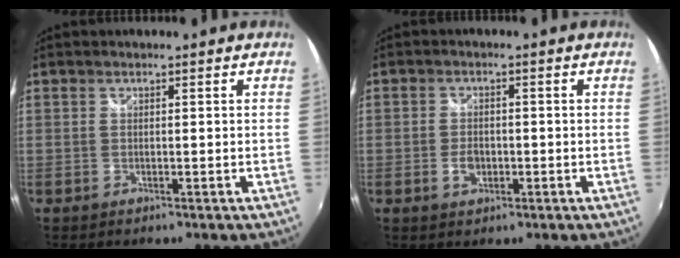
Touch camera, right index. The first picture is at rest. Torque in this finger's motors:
{"motor_torque": [0.47, -0.17, 0.22, 0.02]}